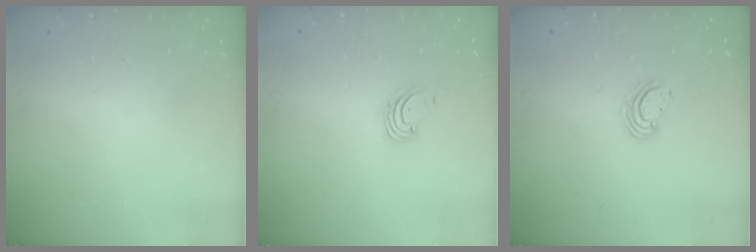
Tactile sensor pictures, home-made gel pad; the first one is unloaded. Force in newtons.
{"total": 1.6, "press": 1.6, "slide": 0.1}
{"total": 3.6, "press": 3.6, "slide": 0.2}